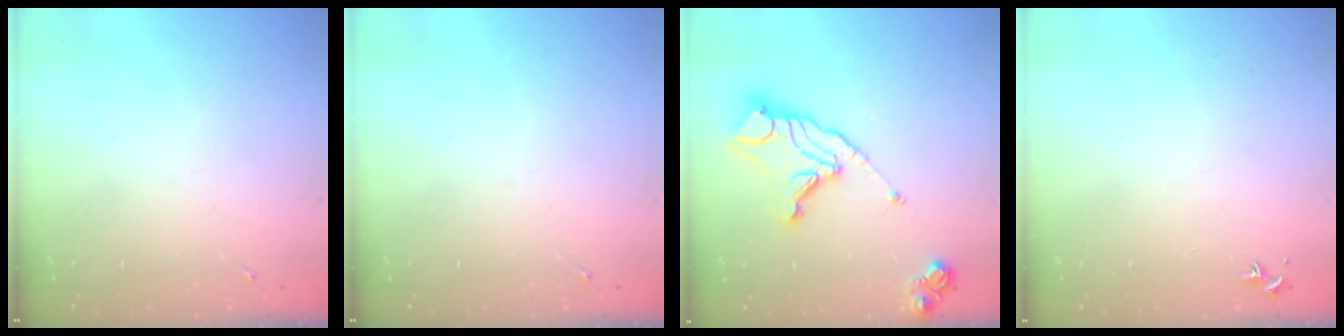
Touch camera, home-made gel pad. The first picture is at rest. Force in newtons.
{"total": 0.0}
{"total": 15.4, "press": 15.3, "slide": 1.7}
{"total": 0.7, "press": 0.6, "slide": 0.5}